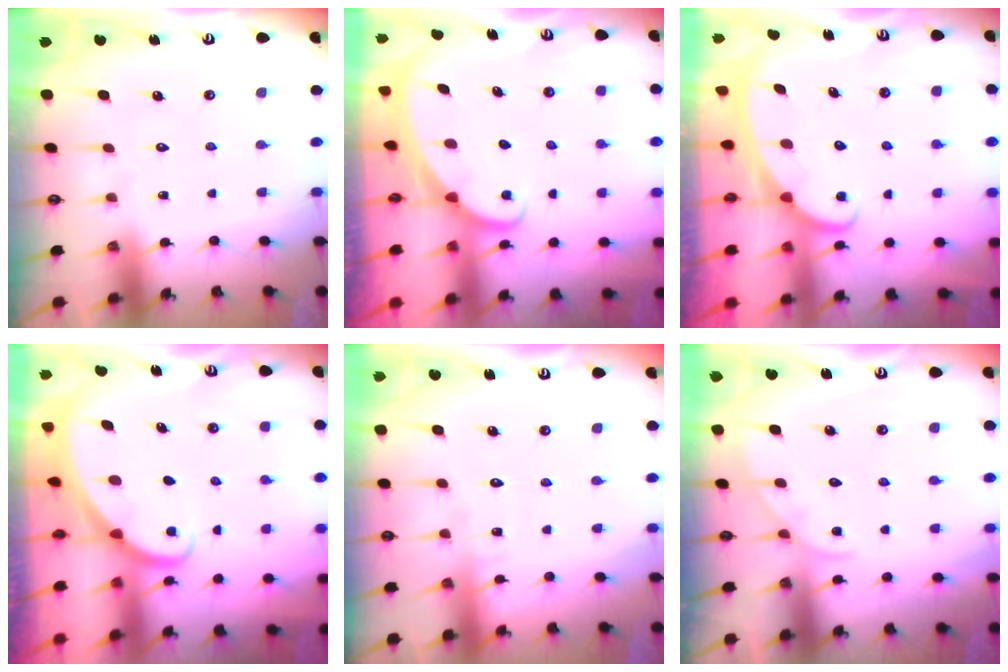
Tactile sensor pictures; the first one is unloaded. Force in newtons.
{"total": 1.9, "press": 1.9, "slide": 0.1}
{"total": 2.5, "press": 2.4, "slide": 0.4}
{"total": 1.8, "press": 1.7, "slide": 0.1}
{"total": 2.9, "press": 2.8, "slide": 0.3}
{"total": 3.4, "press": 3.3, "slide": 0.4}